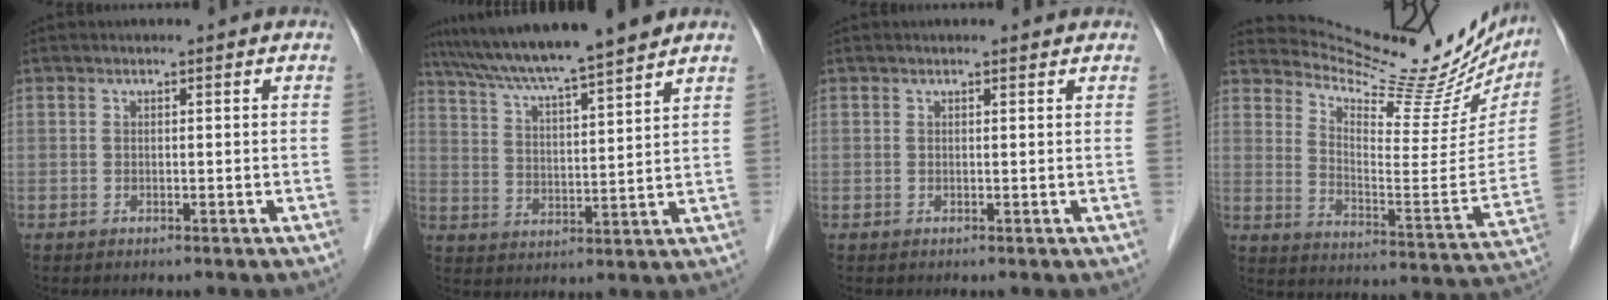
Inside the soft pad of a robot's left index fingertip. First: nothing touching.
{"total": 13.8, "force": [12.0, -0.8, 6.7], "torque": [-0.120, 0.019, 0.192]}
{"total": 1.1, "force": [1.0, 0.2, 0.3], "torque": [-0.012, 0.003, 0.012]}
{"total": 23.1, "force": [21.4, 5.2, 7.1], "torque": [-0.100, -0.065, 0.281]}